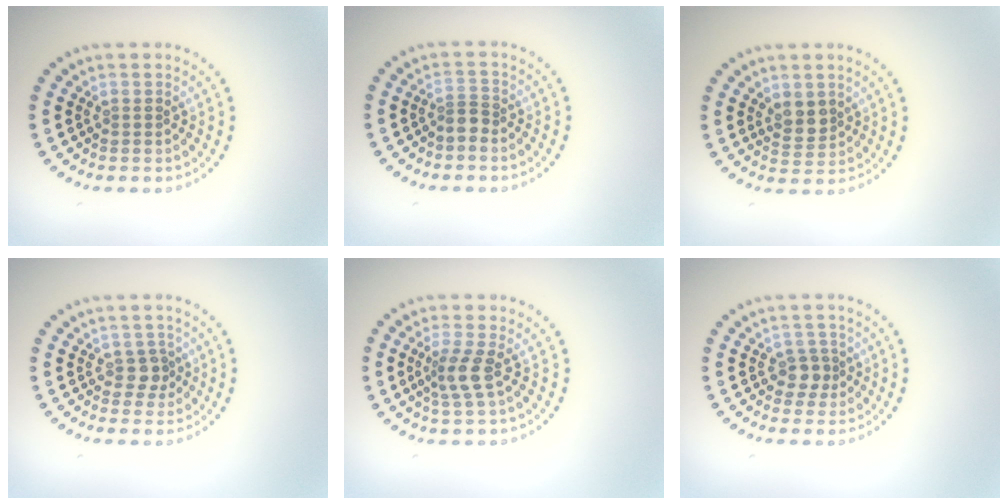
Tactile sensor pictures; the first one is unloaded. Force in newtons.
{"total": 1.3, "press": 0.9, "slide": 0.9}
{"total": 2.2, "press": 2.0, "slide": 0.9}
{"total": 1.6, "press": 1.3, "slide": 1.0}
{"total": 2.5, "press": 1.9, "slide": 1.6}
{"total": 1.9, "press": 1.6, "slide": 1.0}